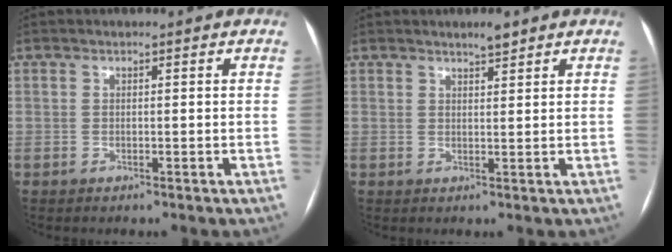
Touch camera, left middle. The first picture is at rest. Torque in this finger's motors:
{"motor_torque": [0.05, -0.10, -0.02, -0.01]}